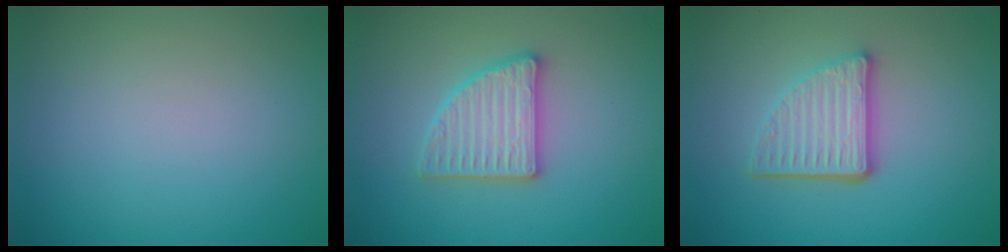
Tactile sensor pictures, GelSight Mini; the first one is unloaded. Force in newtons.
{"total": 3.6, "press": 3.5, "slide": 0.5}
{"total": 4.5, "press": 3.4, "slide": 3.0}